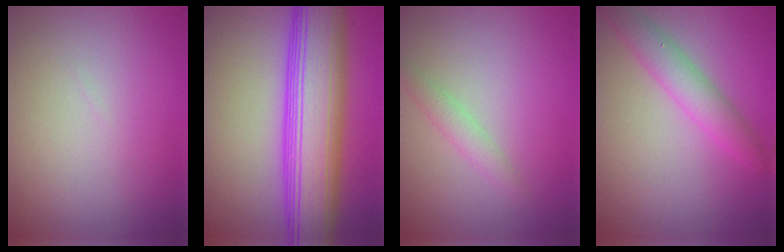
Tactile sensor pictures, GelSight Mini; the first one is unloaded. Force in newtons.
{"total": 11.4, "press": 11.4, "slide": 0.1}
{"total": 1.5, "press": 1.5, "slide": 0.1}
{"total": 3.2, "press": 3.2, "slide": 0.0}